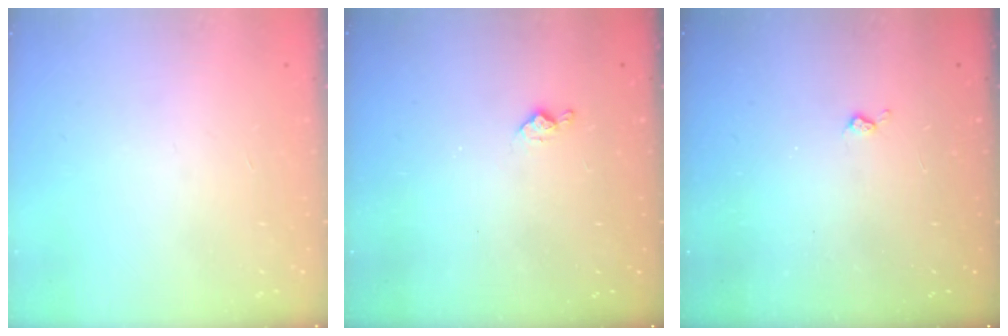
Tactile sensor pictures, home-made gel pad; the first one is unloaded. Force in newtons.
{"total": 6.8, "press": 6.7, "slide": 0.5}
{"total": 2.8, "press": 2.7, "slide": 0.5}